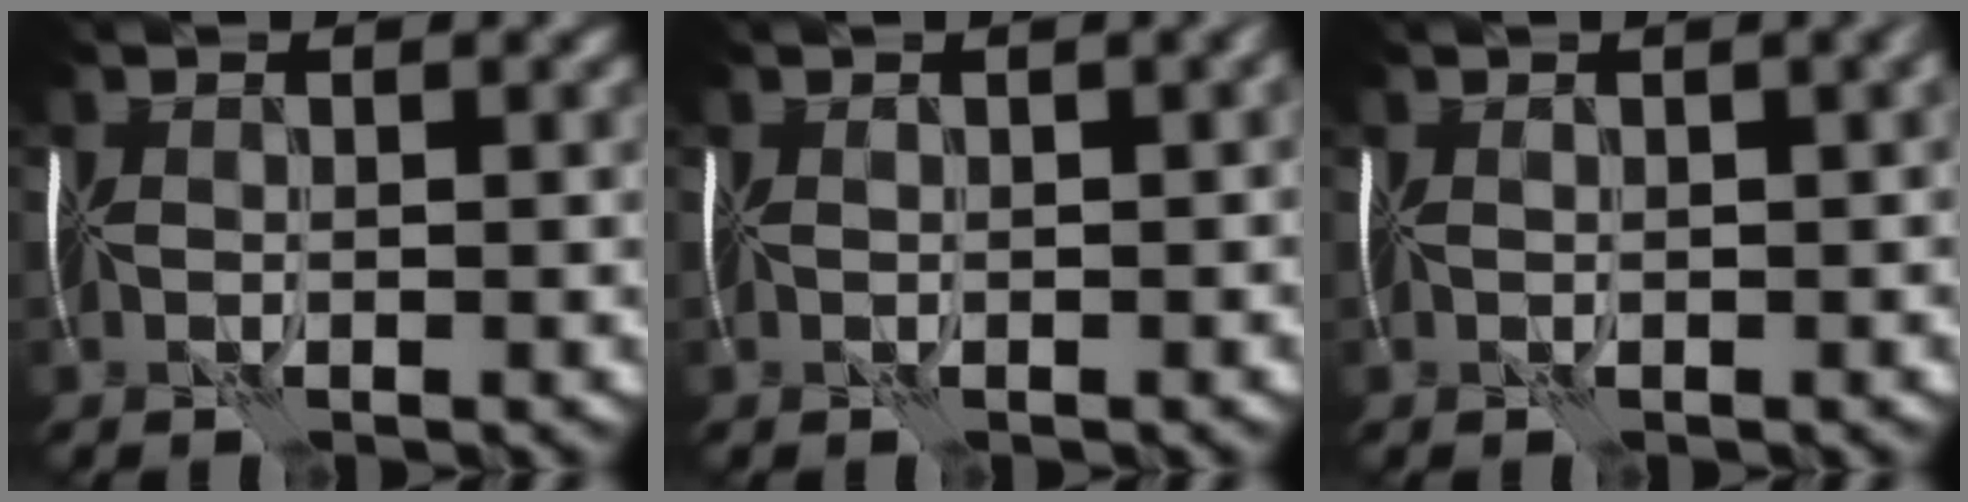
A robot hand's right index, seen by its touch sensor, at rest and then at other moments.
{"total": 2.1, "force": [0.3, 0.8, 1.9], "torque": [-0.017, 0.002, 0.011]}
{"total": 3.2, "force": [0.9, 1.3, 2.8], "torque": [-0.014, 0.015, 0.009]}